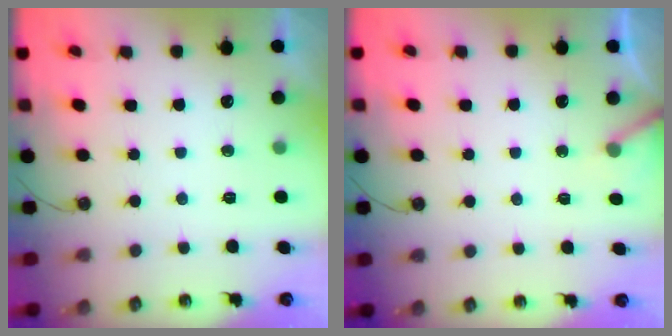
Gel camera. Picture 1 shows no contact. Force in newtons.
{"total": 5.0, "press": 4.9, "slide": 0.4}